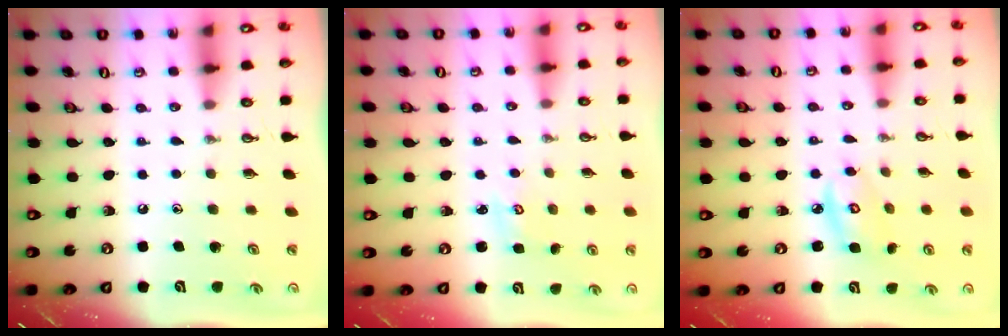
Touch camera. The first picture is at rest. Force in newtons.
{"total": 1.8, "press": 1.8, "slide": 0.2}
{"total": 5.8, "press": 5.8, "slide": 0.4}